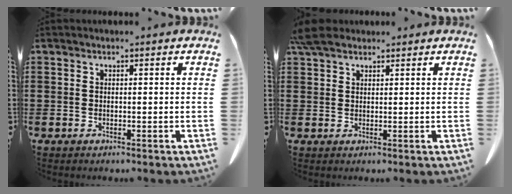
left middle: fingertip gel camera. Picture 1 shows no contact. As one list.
[{"total": 3.6, "force": [2.9, 1.4, 1.6], "torque": [-0.040, 0.003, 0.057]}]